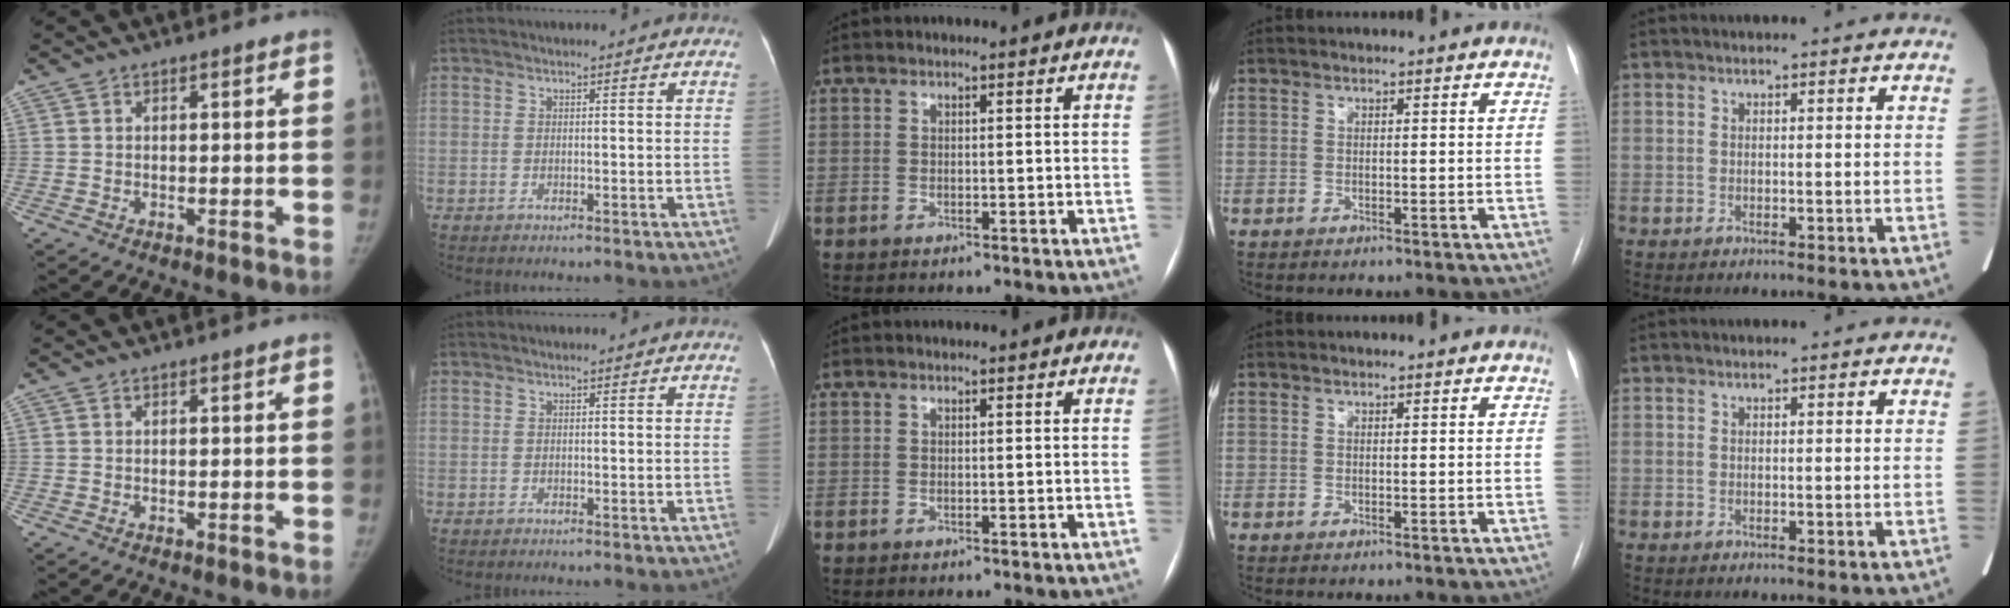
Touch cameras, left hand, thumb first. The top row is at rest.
{}